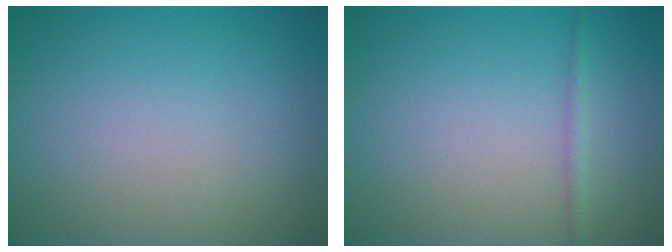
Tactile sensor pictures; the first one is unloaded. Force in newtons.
{"total": 0.9, "press": 0.9, "slide": 0.1}